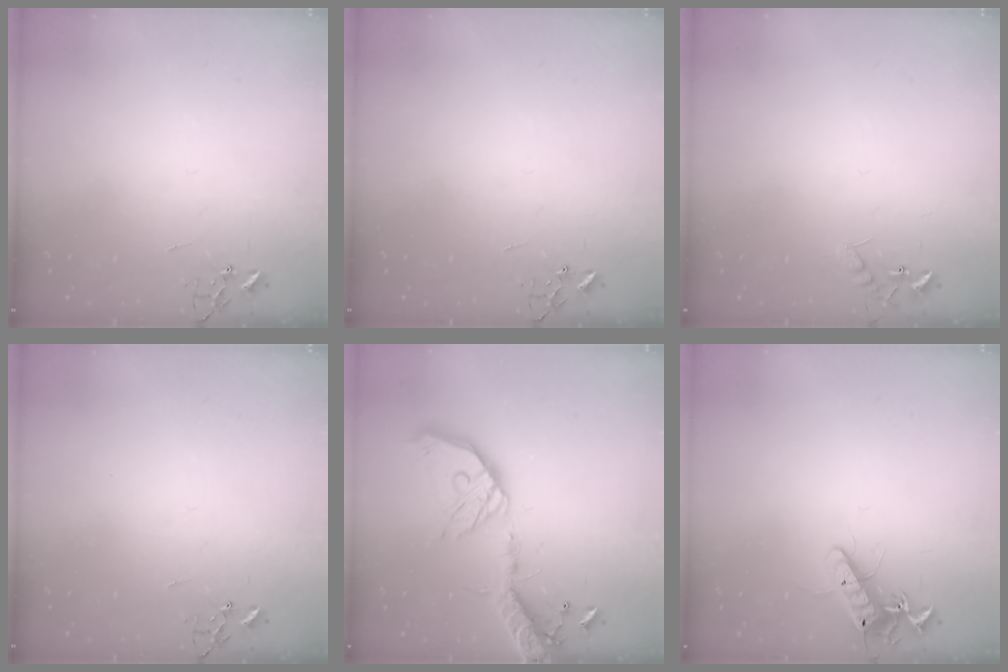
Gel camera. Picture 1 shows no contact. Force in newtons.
{"total": 0.0}
{"total": 7.6, "press": 7.6, "slide": 0.7}
{"total": 0.0}
{"total": 20.9, "press": 20.5, "slide": 3.9}
{"total": 12.8, "press": 12.8, "slide": 0.6}